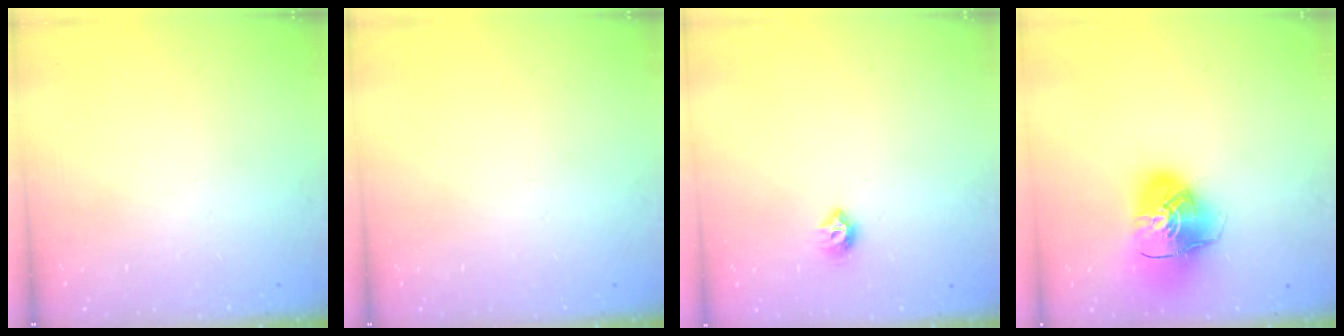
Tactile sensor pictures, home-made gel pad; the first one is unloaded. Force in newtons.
{"total": 0.0}
{"total": 6.6, "press": 6.6, "slide": 0.4}
{"total": 13.0, "press": 12.8, "slide": 1.9}